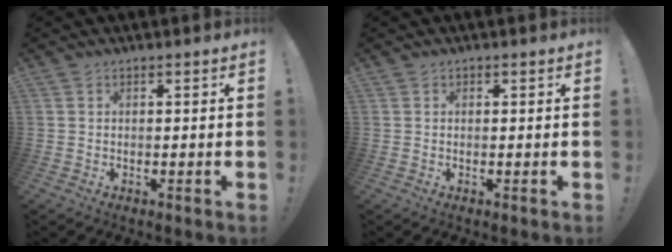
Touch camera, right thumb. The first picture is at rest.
{"total": 0.0}